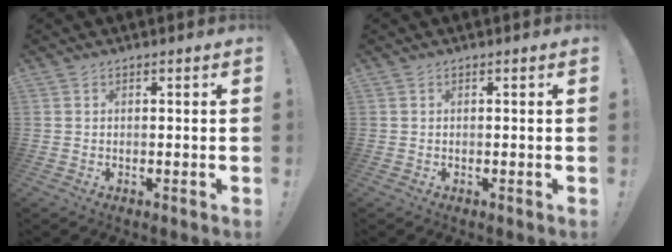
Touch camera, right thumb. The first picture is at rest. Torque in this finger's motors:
{"motor_torque": [0.00, 0.00, -0.16, 0.16, 0.03]}